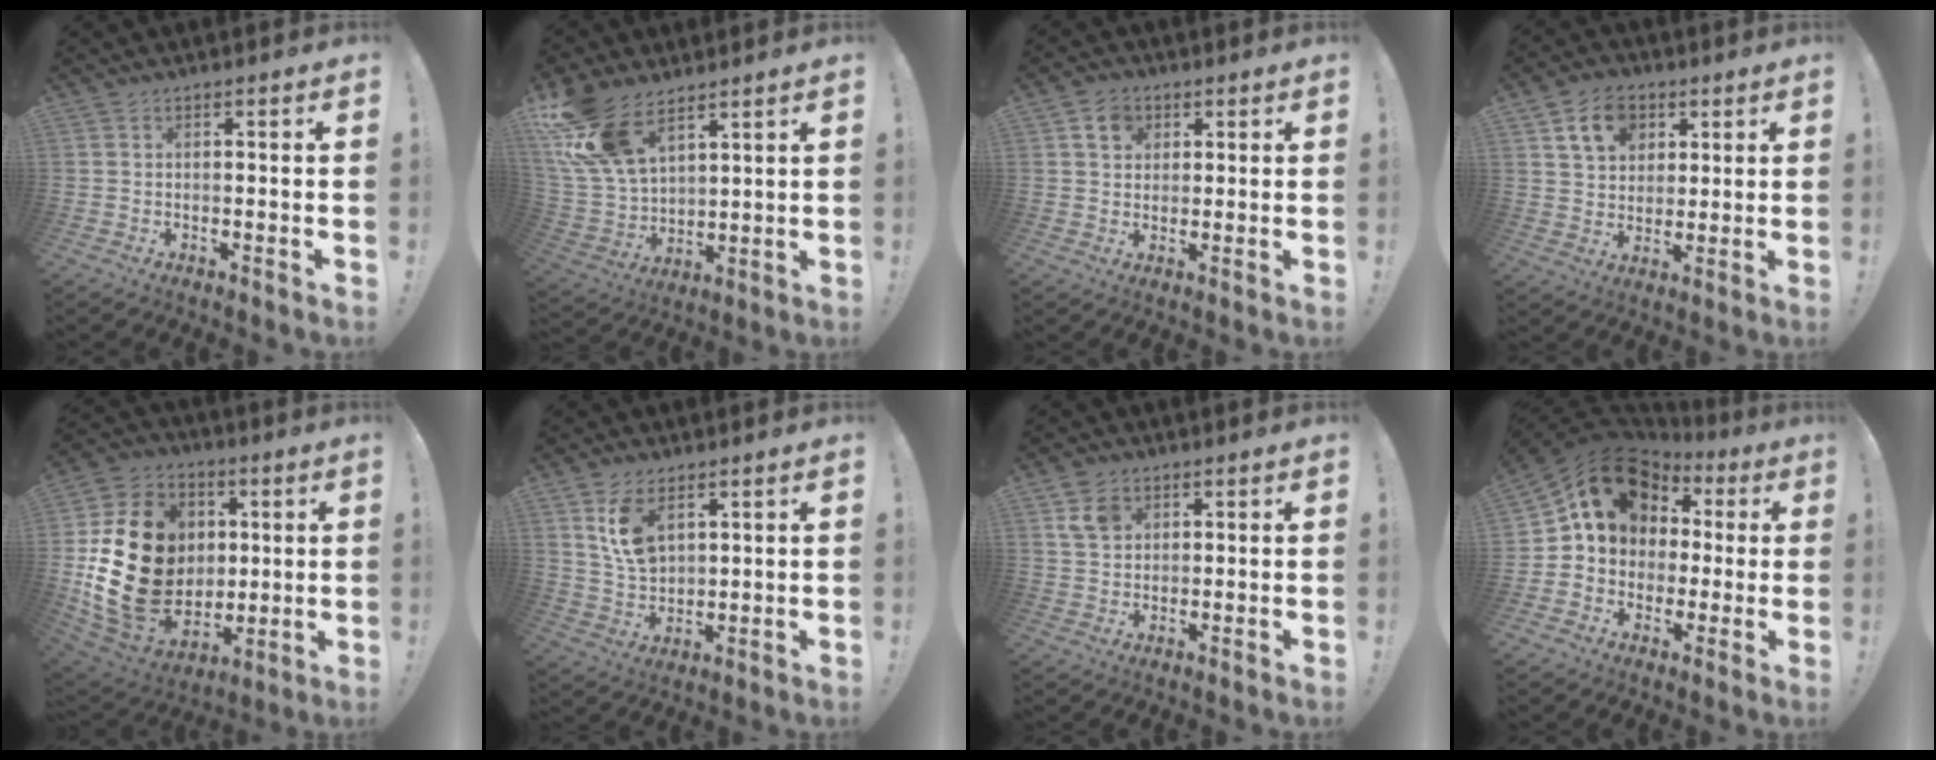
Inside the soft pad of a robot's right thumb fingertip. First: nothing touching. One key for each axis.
{"total": 17.3, "fx": 10.8, "fy": 9.3, "fz": 9.7, "tx": -0.206, "ty": -0.056, "tz": 0.208}
{"total": 5.9, "fx": 2.7, "fy": 4.7, "fz": 2.3, "tx": -0.028, "ty": -0.004, "tz": 0.049}
{"total": 11.1, "fx": 5.0, "fy": 8.6, "fz": 5.0, "tx": -0.068, "ty": -0.013, "tz": 0.095}
{"total": 24.9, "fx": 1.1, "fy": 19.3, "fz": 15.7, "tx": -0.295, "ty": -0.005, "tz": 0.054}
{"total": 9.7, "fx": 5.1, "fy": 5.8, "fz": 5.9, "tx": -0.102, "ty": -0.014, "tz": 0.099}
{"total": 6.4, "fx": 3.1, "fy": 4.8, "fz": 2.9, "tx": -0.048, "ty": -0.003, "tz": 0.063}
{"total": 17.8, "fx": 6.5, "fy": 14.1, "fz": 8.9, "tx": -0.130, "ty": -0.025, "tz": 0.134}